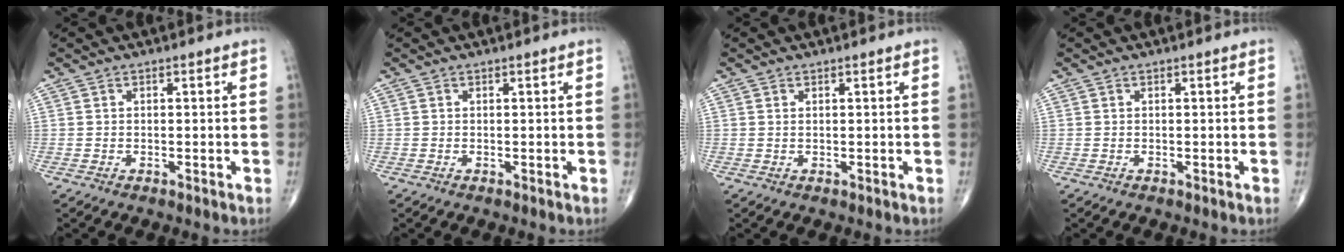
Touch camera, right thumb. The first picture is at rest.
{"total": 0.0}
{"total": 0.0}
{"total": 0.0}